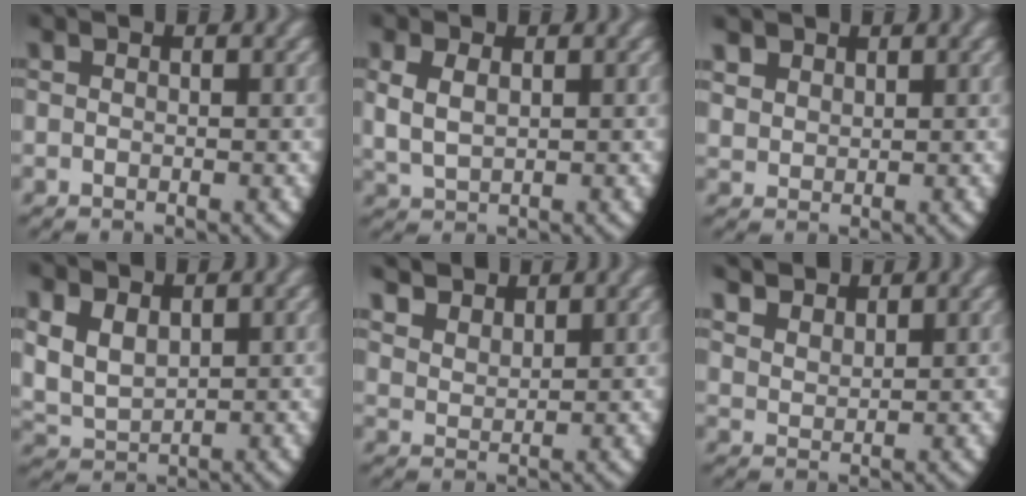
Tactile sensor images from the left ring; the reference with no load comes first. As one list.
[{"total": 4.0, "force": [0.7, 3.3, 2.2], "torque": [-0.062, -0.005, 0.019]}, {"total": 2.7, "force": [1.8, 1.8, 0.9], "torque": [-0.025, -0.003, 0.042]}, {"total": 5.4, "force": [0.6, 4.7, 2.7], "torque": [-0.087, -0.018, 0.022]}, {"total": 3.4, "force": [2.9, 1.6, 1.1], "torque": [-0.027, -0.004, 0.060]}, {"total": 3.1, "force": [2.7, 1.2, 0.8], "torque": [-0.019, -0.004, 0.058]}]